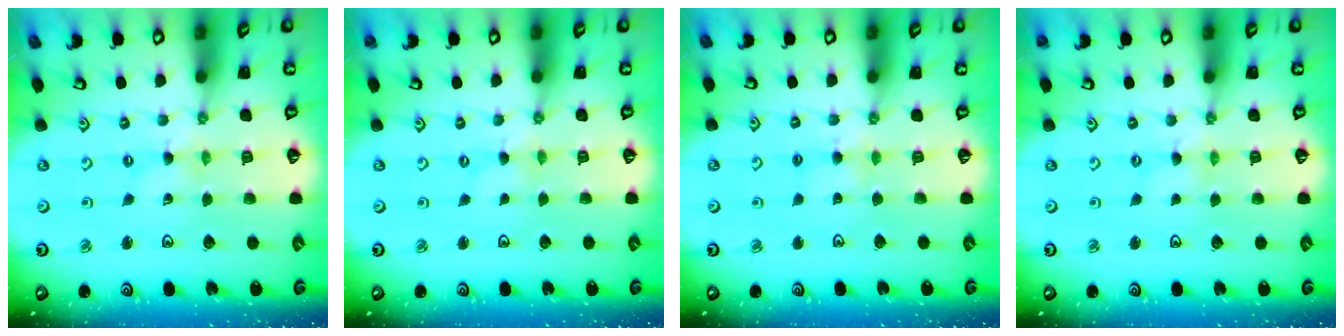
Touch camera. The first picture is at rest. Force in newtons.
{"total": 0.0}
{"total": 5.6, "press": 5.6, "slide": 0.6}
{"total": 0.8, "press": 0.8, "slide": 0.1}